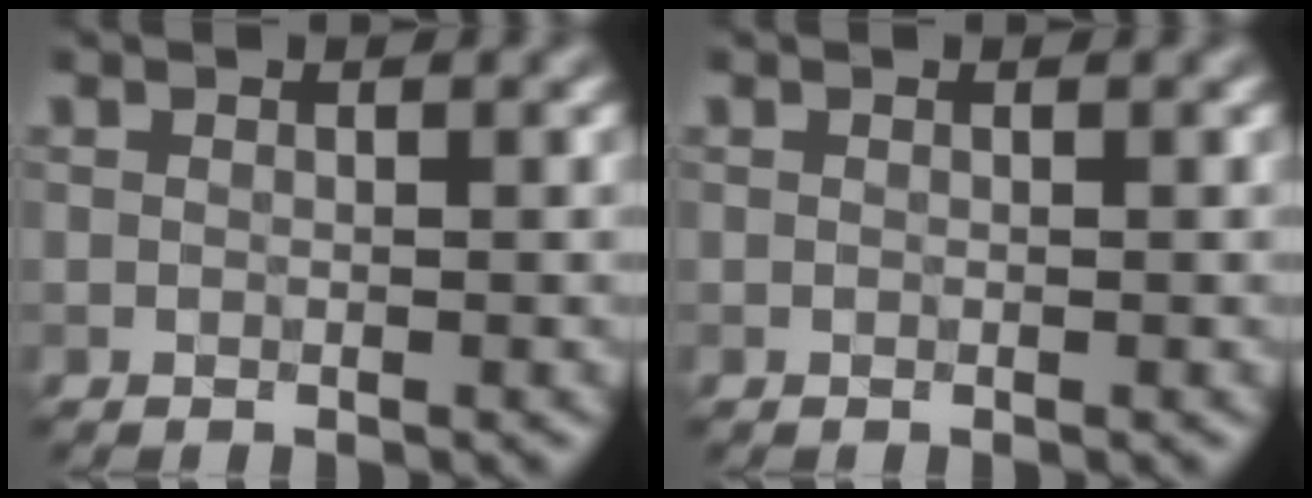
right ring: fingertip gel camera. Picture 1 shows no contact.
{"total": 0.0}